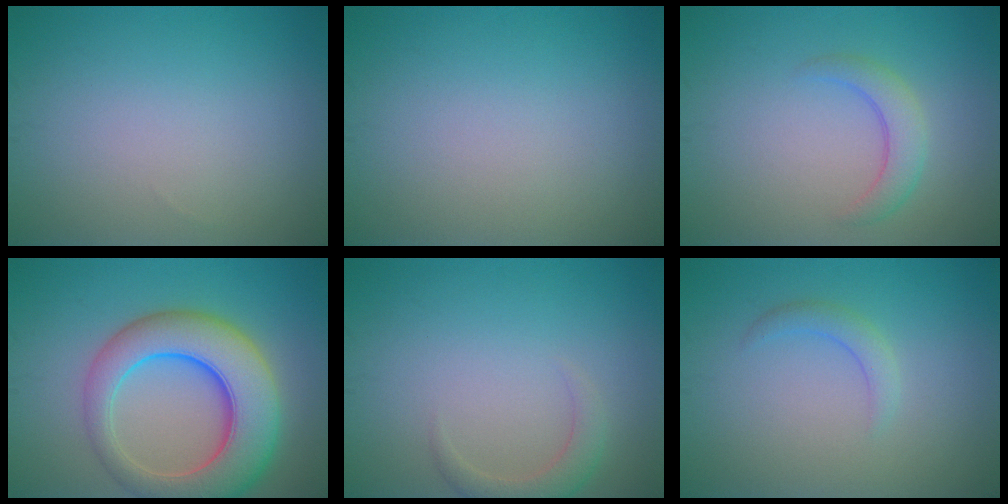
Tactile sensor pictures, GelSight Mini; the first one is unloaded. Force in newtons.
{"total": 0.0}
{"total": 2.4, "press": 2.4, "slide": 0.1}
{"total": 9.5, "press": 9.5, "slide": 0.6}
{"total": 2.1, "press": 2.1, "slide": 0.3}
{"total": 1.5, "press": 1.5, "slide": 0.1}